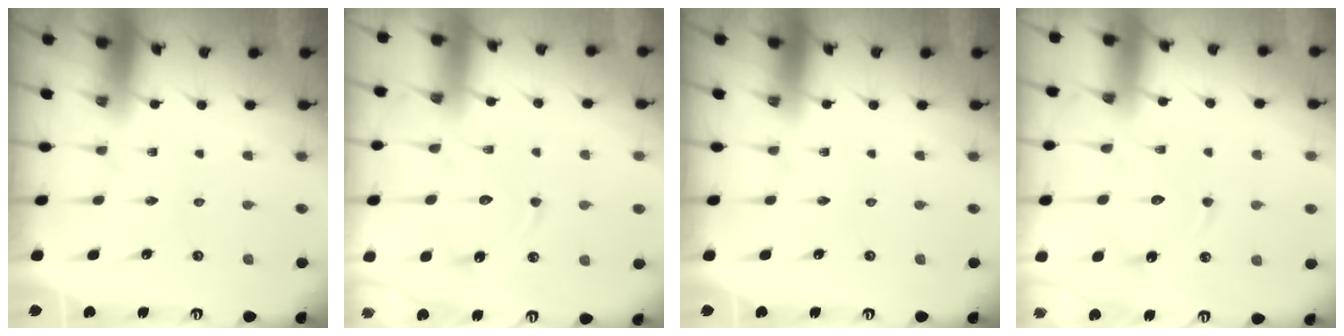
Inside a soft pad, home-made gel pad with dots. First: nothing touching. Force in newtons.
{"total": 13.2, "press": 13.2, "slide": 1.1}
{"total": 0.0}
{"total": 13.2, "press": 13.2, "slide": 1.1}